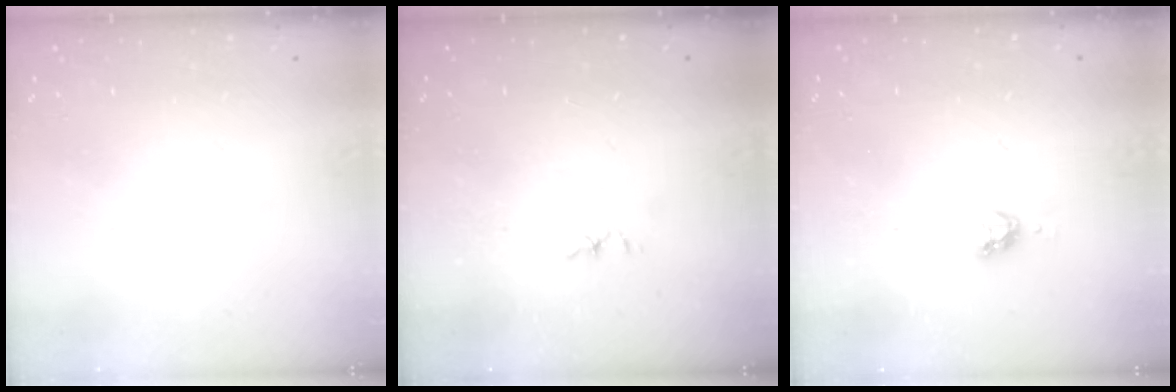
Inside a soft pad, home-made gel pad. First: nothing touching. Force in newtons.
{"total": 1.2, "press": 1.1, "slide": 0.2}
{"total": 3.8, "press": 3.8, "slide": 0.6}